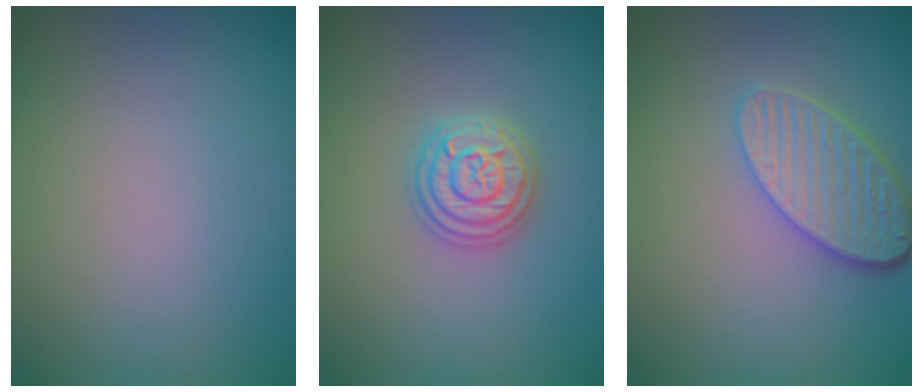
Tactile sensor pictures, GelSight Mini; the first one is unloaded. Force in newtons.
{"total": 3.7, "press": 3.7, "slide": 0.5}
{"total": 4.8, "press": 3.9, "slide": 2.8}